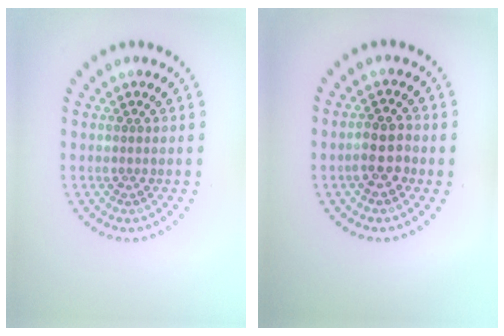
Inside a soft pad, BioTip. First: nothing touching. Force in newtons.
{"total": 2.7, "press": 2.6, "slide": 0.7}